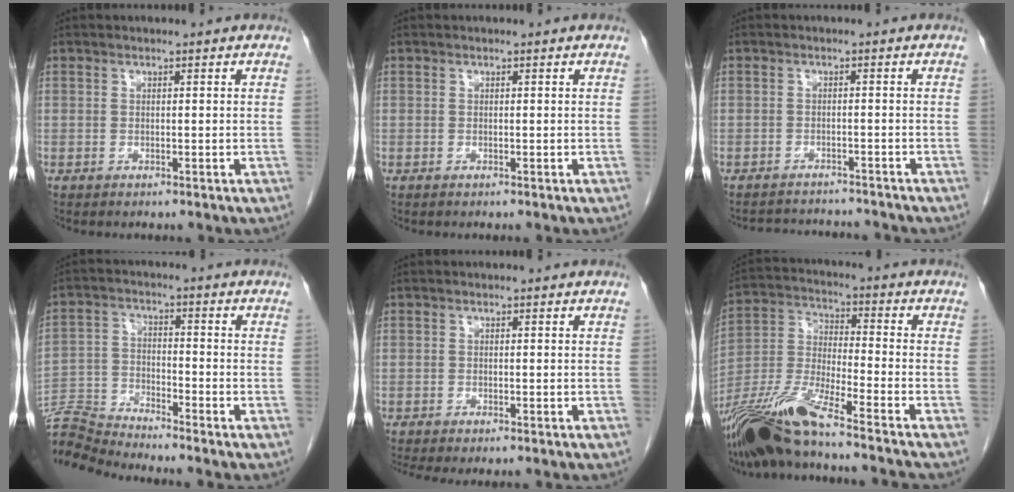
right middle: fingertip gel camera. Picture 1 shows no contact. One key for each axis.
{"total": 0.0}
{"total": 7.0, "fx": -6.9, "fy": 0.8, "fz": 0.9, "tx": -0.015, "ty": 0.004, "tz": -0.094}
{"total": 7.7, "fx": -7.5, "fy": -1.8, "fz": -0.5, "tx": -0.003, "ty": 0.003, "tz": -0.144}
{"total": 2.8, "fx": -2.4, "fy": 0.3, "fz": 1.5, "tx": -0.022, "ty": -0.010, "tz": -0.034}
{"total": 16.0, "fx": -13.1, "fy": -0.6, "fz": 9.2, "tx": -0.200, "ty": -0.022, "tz": -0.249}